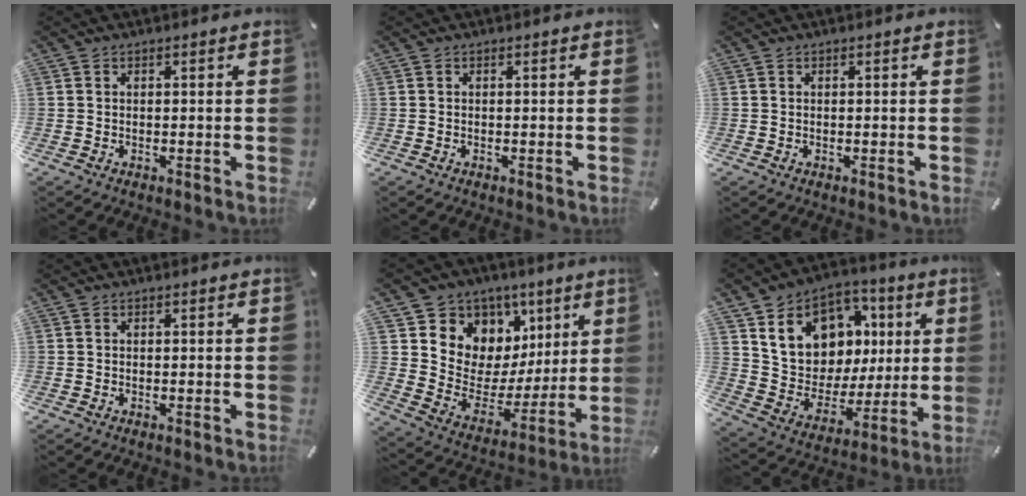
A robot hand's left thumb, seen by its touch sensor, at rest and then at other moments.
{"total": 0.0}
{"total": 0.0}
{"total": 0.0}
{"total": 8.9, "force": [4.6, 7.5, 0.3], "torque": [-0.001, -0.079, 0.086]}
{"total": 15.6, "force": [5.4, 13.0, 6.7], "torque": [-0.107, -0.026, 0.109]}